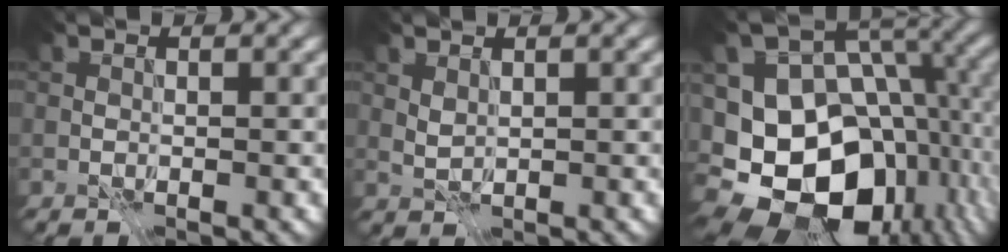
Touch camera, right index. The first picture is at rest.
{"total": 1.0, "force": [0.7, 0.3, 0.7], "torque": [-0.016, -0.002, 0.016]}
{"total": 16.4, "force": [-5.0, 11.3, 10.9], "torque": [-0.174, -0.026, -0.068]}